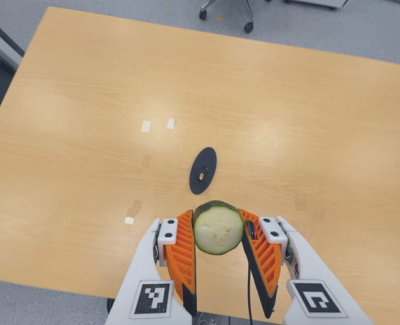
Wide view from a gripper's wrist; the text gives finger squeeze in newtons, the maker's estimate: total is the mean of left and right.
{"total": 12.2, "left": 13.3, "right": 11.1}